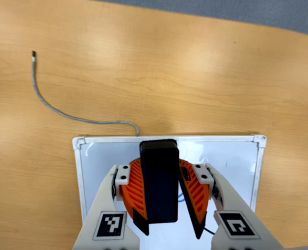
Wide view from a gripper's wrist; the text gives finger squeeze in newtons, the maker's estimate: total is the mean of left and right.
{"total": 7.9, "left": 8.8, "right": 6.9}